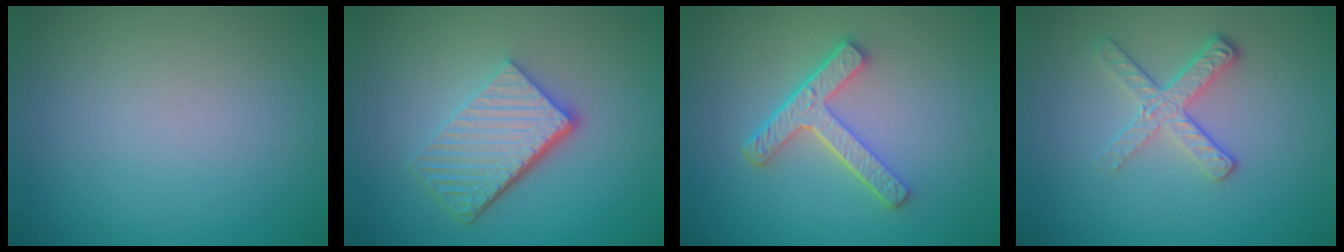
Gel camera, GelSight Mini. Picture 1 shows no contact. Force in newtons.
{"total": 5.5, "press": 3.9, "slide": 3.9}
{"total": 4.4, "press": 3.3, "slide": 3.0}
{"total": 2.8, "press": 2.5, "slide": 1.3}